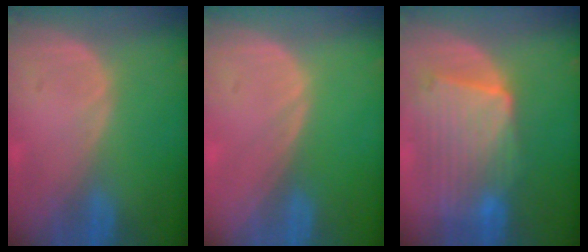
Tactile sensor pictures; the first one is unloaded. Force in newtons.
{"total": 0.0}
{"total": 10.4, "press": 9.1, "slide": 5.0}